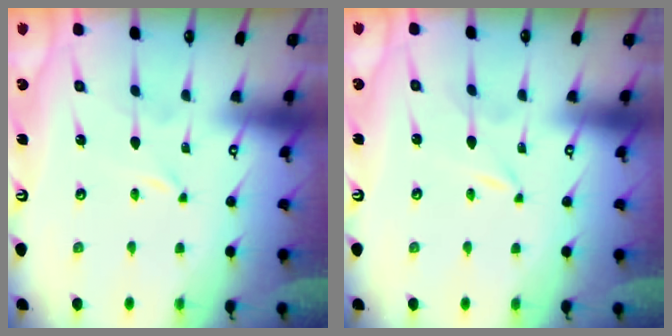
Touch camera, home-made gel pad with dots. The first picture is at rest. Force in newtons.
{"total": 0.0}